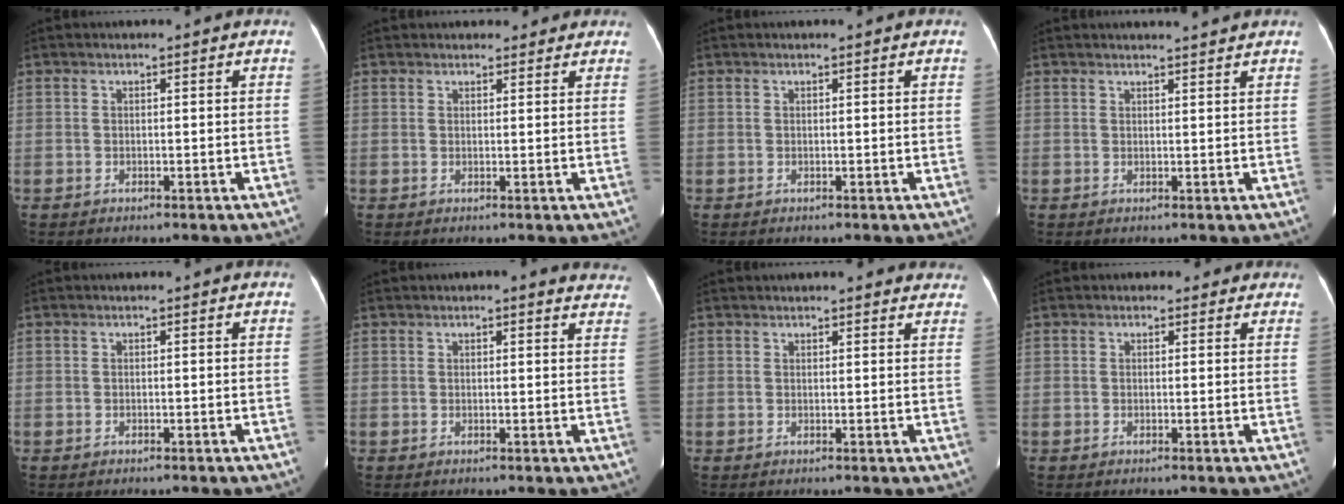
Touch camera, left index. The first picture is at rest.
{"total": 3.1, "force": [2.8, 1.4, 0.4], "torque": [0.007, 0.010, 0.028]}
{"total": 0.0}
{"total": 3.1, "force": [3.0, -0.2, 0.9], "torque": [-0.013, 0.007, 0.036]}
{"total": 0.0}
{"total": 6.2, "force": [5.4, 1.8, 2.3], "torque": [-0.005, 0.002, 0.041]}
{"total": 7.5, "force": [6.9, 1.9, 2.2], "torque": [-0.006, 0.016, 0.067]}
{"total": 1.8, "force": [1.2, 1.3, 0.2], "torque": [0.007, 0.004, 0.007]}